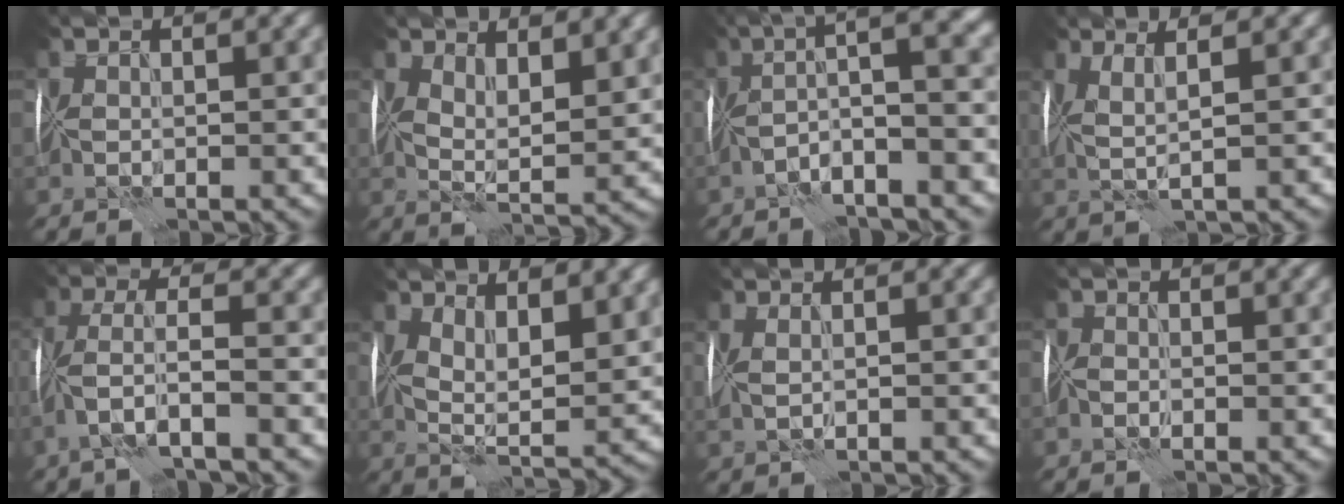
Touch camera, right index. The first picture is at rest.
{"total": 5.3, "force": [2.6, 2.0, 4.1], "torque": [-0.075, -0.006, 0.046]}
{"total": 6.7, "force": [-0.9, 1.4, 6.5], "torque": [-0.098, 0.035, -0.034]}
{"total": 2.6, "force": [1.0, 0.3, 2.4], "torque": [-0.047, 0.003, 0.018]}
{"total": 4.2, "force": [-2.2, 0.8, 3.5], "torque": [-0.076, 0.008, -0.052]}
{"total": 6.7, "force": [2.6, 2.9, 5.4], "torque": [-0.101, -0.006, 0.046]}
{"total": 1.7, "force": [0.7, 0.7, 1.5], "torque": [-0.020, 0.011, 0.008]}
{"total": 0.7, "force": [-0.6, 0.2, 0.4], "torque": [-0.007, 0.005, -0.014]}